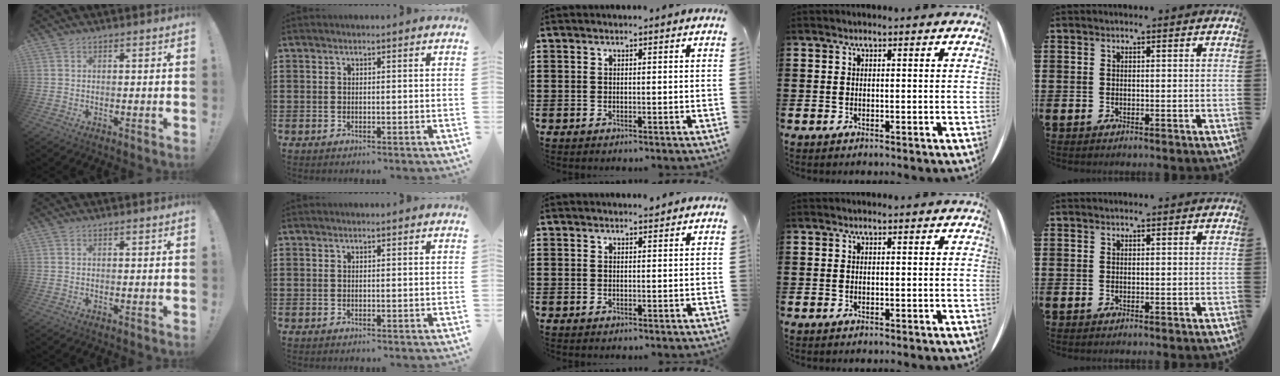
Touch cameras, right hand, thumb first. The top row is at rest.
{"middle": {"total": 0.6, "force": [0.5, 0.4, 0.1], "torque": [0.005, -0.004, 0.008]}}